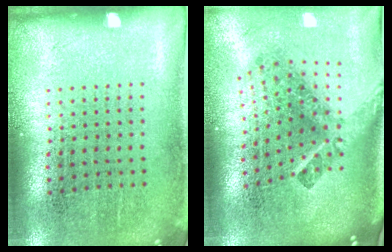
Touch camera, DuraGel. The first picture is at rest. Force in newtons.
{"total": 2.8, "press": 1.6, "slide": 2.2}